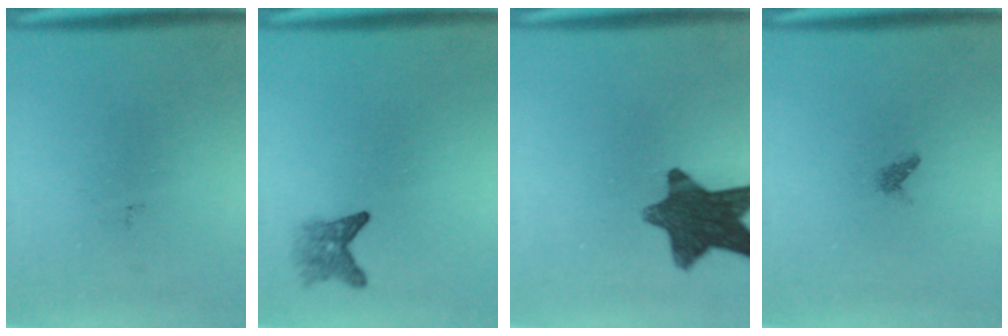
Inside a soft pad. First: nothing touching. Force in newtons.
{"total": 2.4}
{"total": 11.8}
{"total": 0.7}